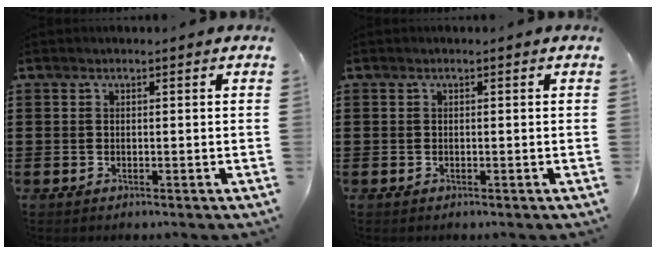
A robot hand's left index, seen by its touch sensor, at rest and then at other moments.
{"total": 0.0}